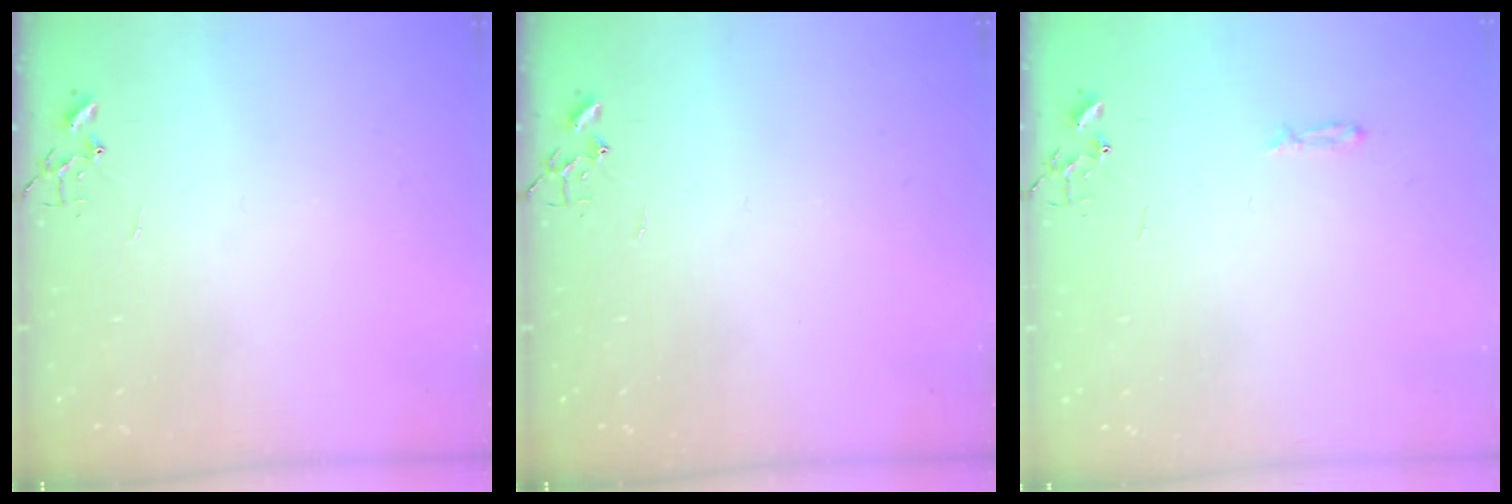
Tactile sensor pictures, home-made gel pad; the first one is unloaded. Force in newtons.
{"total": 0.0}
{"total": 3.4, "press": 3.4, "slide": 0.4}